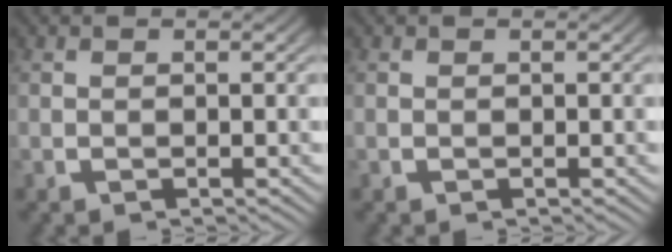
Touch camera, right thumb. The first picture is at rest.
{"total": 0.0}